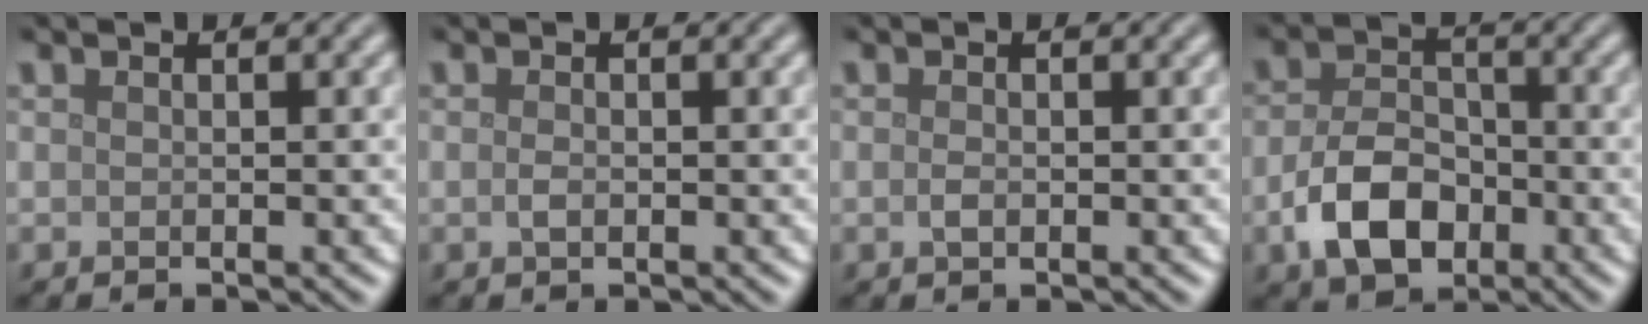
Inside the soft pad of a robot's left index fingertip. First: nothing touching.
{"total": 0.8, "force": [-0.1, 0.4, 0.6], "torque": [-0.016, -0.002, -0.003]}
{"total": 0.8, "force": [-0.2, 0.4, 0.6], "torque": [-0.016, -0.002, -0.003]}
{"total": 6.0, "force": [-2.3, 3.9, 3.8], "torque": [-0.075, -0.003, -0.046]}